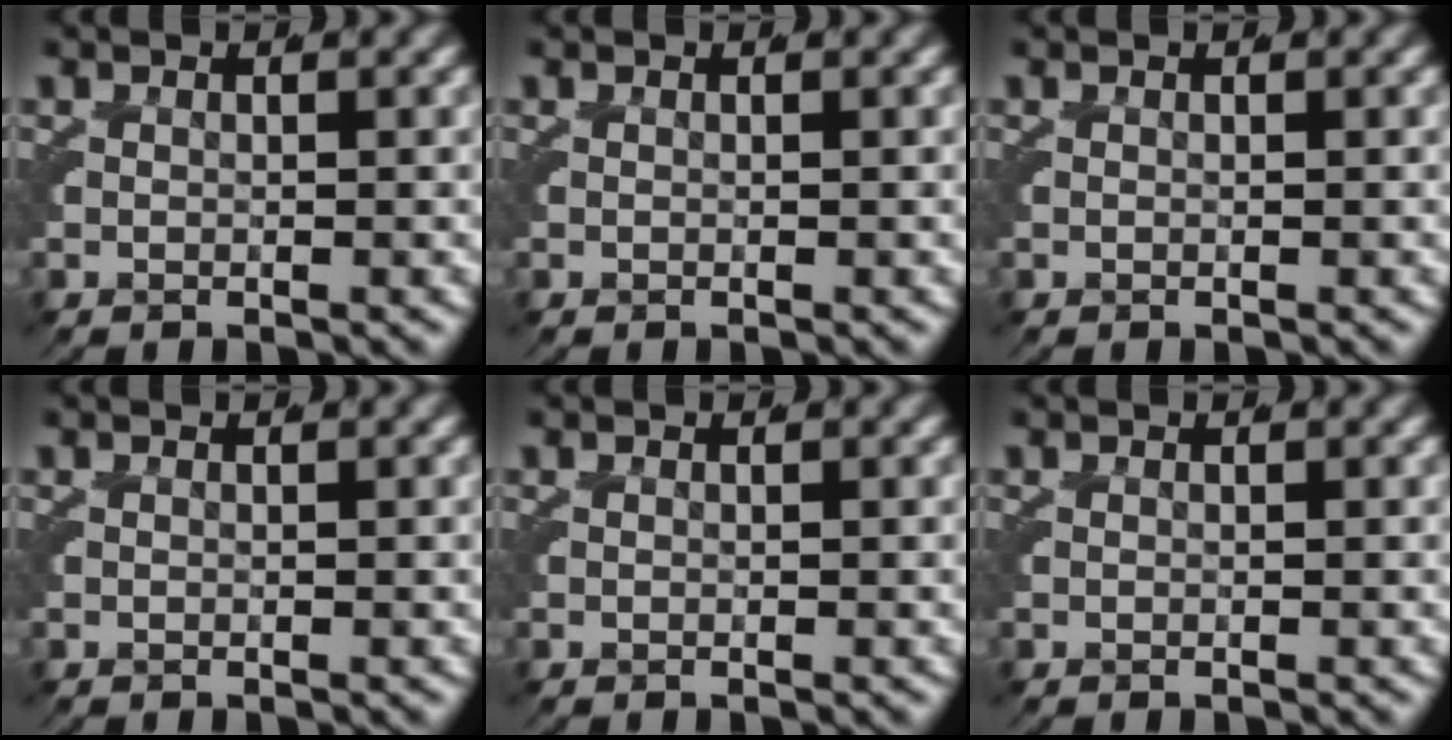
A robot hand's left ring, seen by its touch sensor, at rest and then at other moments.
{"total": 0.0}
{"total": 0.0}
{"total": 0.0}
{"total": 0.0}
{"total": 0.0}